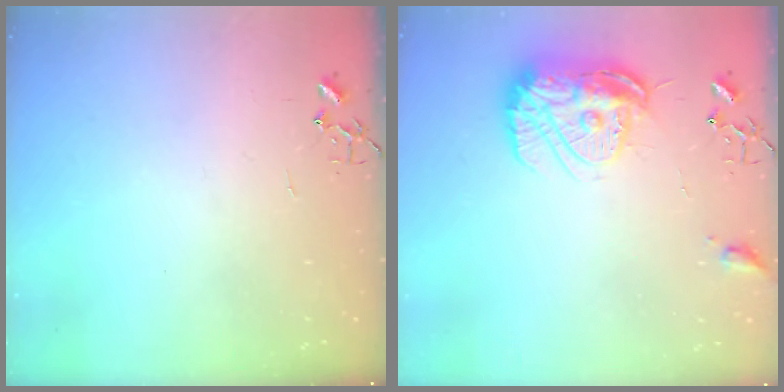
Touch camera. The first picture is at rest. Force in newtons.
{"total": 15.7, "press": 15.7, "slide": 1.6}